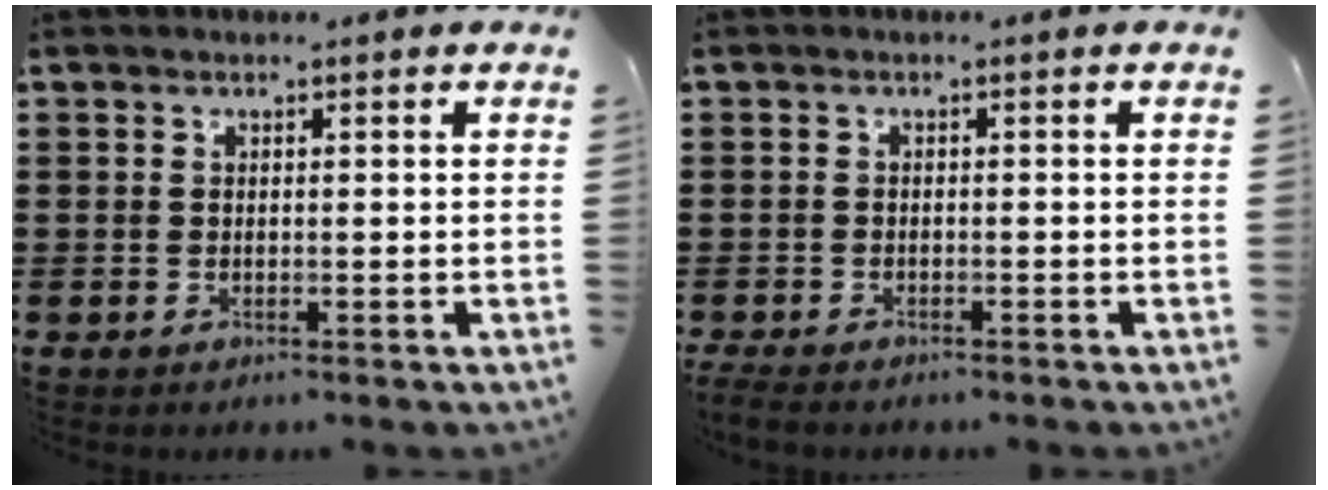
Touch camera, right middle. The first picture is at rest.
{"total": 1.5, "force": [-1.4, 0.2, 0.5], "torque": [-0.020, -0.004, -0.030]}